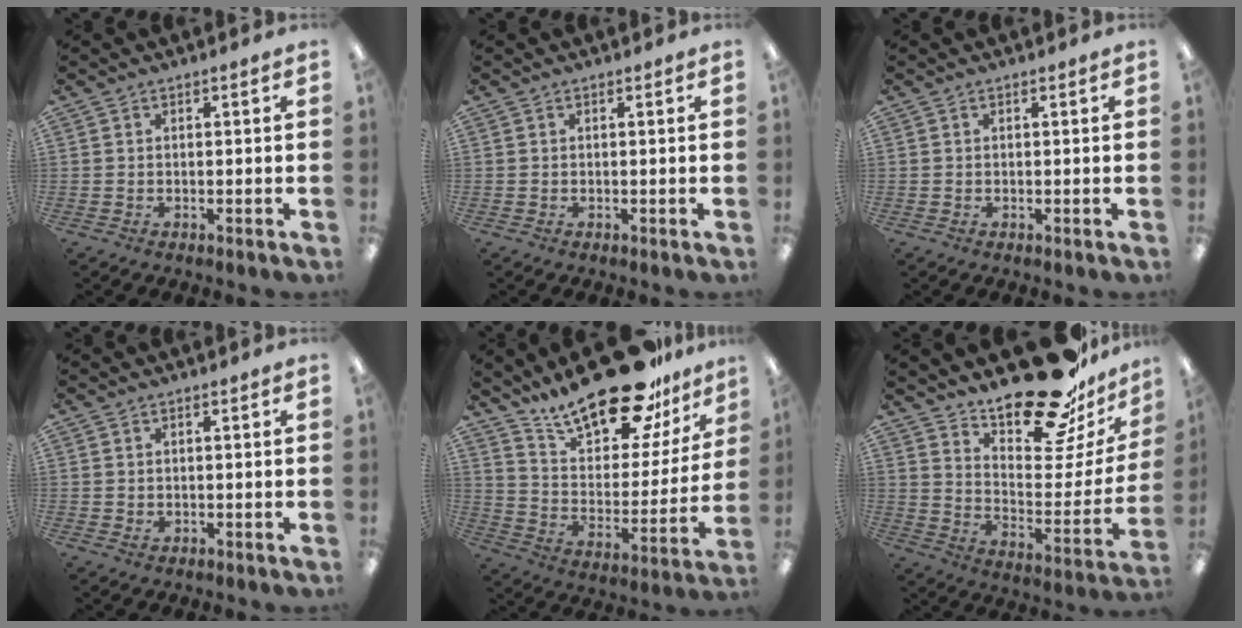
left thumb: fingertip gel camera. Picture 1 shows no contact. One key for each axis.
{"total": 0.0}
{"total": 0.0}
{"total": 0.9, "fx": 0.5, "fy": 0.7, "fz": 0.2, "tx": 0.003, "ty": 0.001, "tz": 0.006}
{"total": 24.7, "fx": 19.4, "fy": 9.2, "fz": 12.2, "tx": -0.196, "ty": -0.120, "tz": 0.333}
{"total": 22.9, "fx": 19.1, "fy": 7.2, "fz": 10.3, "tx": -0.135, "ty": -0.137, "tz": 0.320}